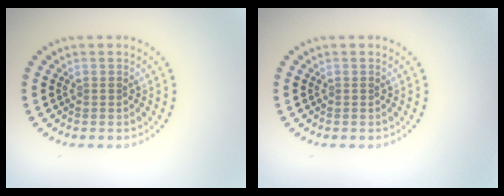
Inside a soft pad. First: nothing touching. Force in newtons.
{"total": 0.0}